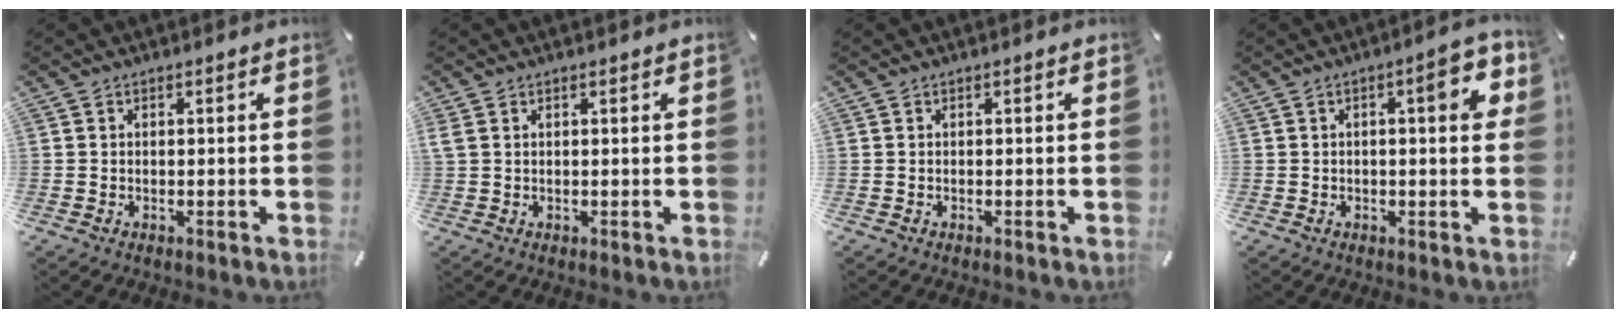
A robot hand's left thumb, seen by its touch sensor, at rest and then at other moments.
{"total": 0.9, "force": [0.6, 0.3, 0.7], "torque": [-0.016, -0.001, 0.011]}
{"total": 0.0}
{"total": 7.9, "force": [2.1, 2.5, 7.2], "torque": [-0.087, -0.009, 0.024]}